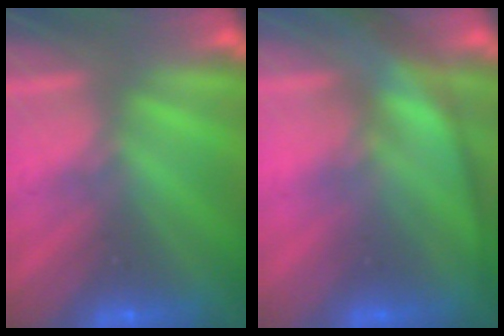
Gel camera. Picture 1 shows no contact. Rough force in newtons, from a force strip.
{"total": 3.2}